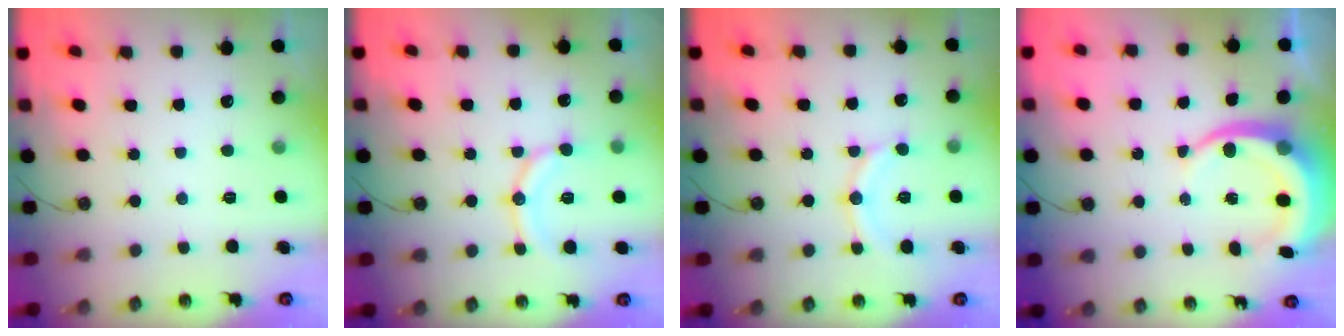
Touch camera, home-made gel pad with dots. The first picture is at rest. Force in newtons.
{"total": 13.9, "press": 13.5, "slide": 3.3}
{"total": 11.8, "press": 11.8, "slide": 1.0}
{"total": 9.1, "press": 9.1, "slide": 0.9}